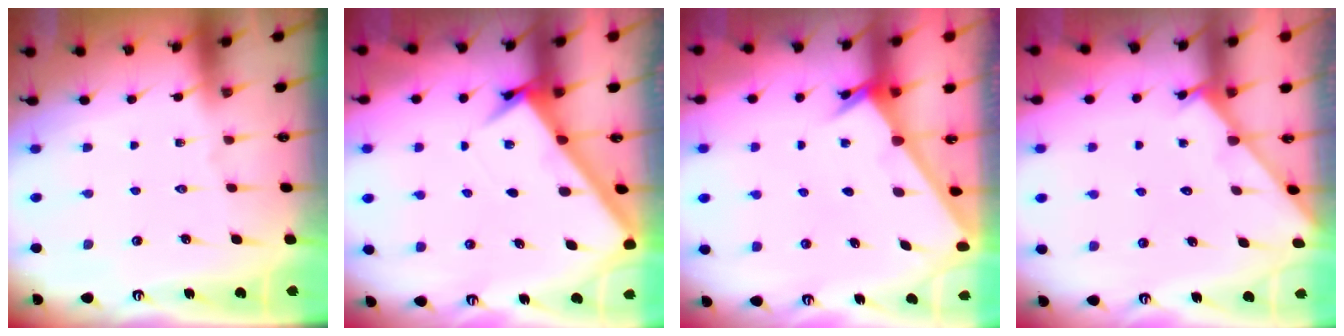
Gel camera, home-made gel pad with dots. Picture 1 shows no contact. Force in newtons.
{"total": 3.2, "press": 3.2, "slide": 0.3}
{"total": 2.5, "press": 2.5, "slide": 0.2}
{"total": 1.1, "press": 1.1, "slide": 0.1}